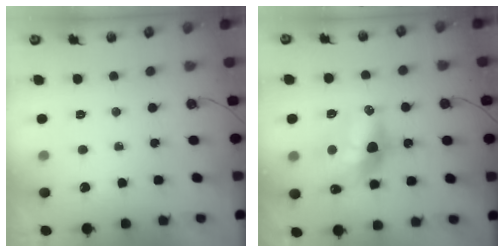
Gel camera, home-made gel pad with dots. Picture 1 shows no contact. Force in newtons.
{"total": 14.7, "press": 14.6, "slide": 1.2}